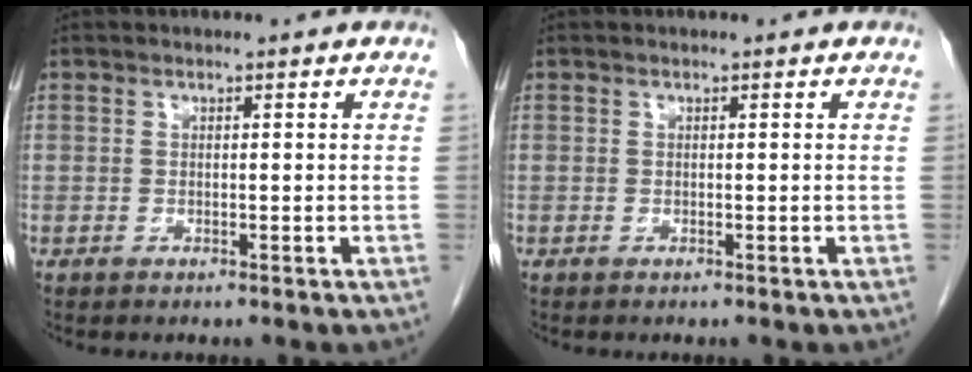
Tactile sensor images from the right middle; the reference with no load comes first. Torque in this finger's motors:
{"motor_torque": [0.23, -0.02, 0.00, 0.01]}